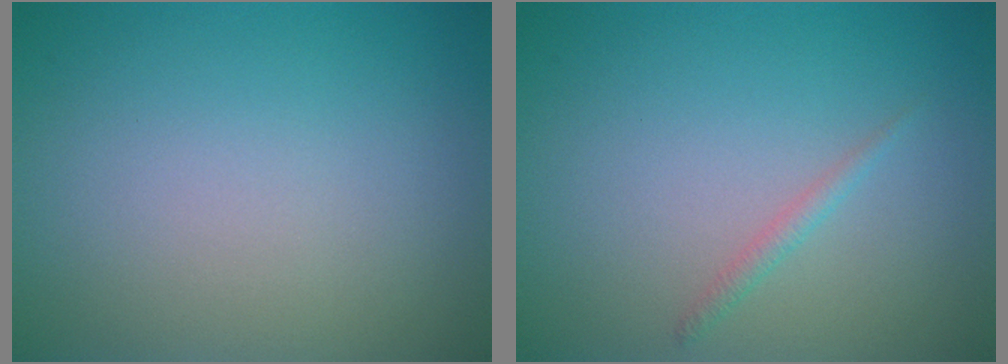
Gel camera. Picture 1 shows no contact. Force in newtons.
{"total": 0.9, "press": 0.9, "slide": 0.1}